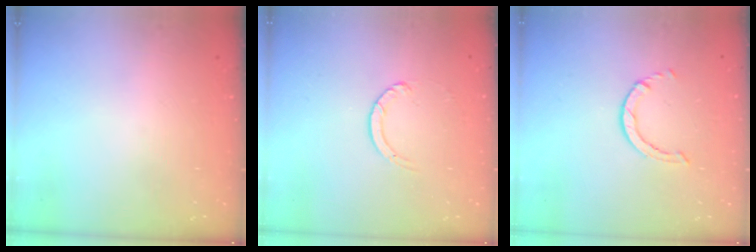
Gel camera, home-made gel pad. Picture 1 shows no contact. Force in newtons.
{"total": 2.4, "press": 2.4, "slide": 0.2}
{"total": 0.8, "press": 0.7, "slide": 0.2}